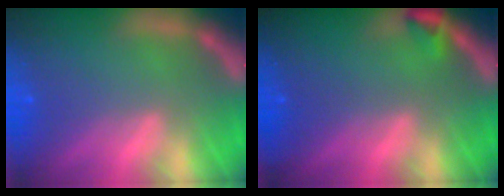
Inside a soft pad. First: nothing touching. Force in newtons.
{"total": 1.5}